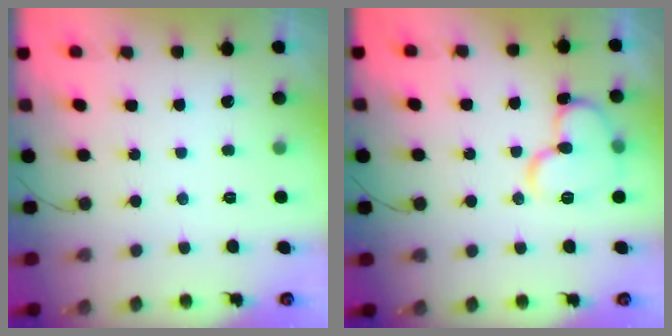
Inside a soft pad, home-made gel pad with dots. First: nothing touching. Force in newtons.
{"total": 11.9, "press": 11.8, "slide": 1.9}